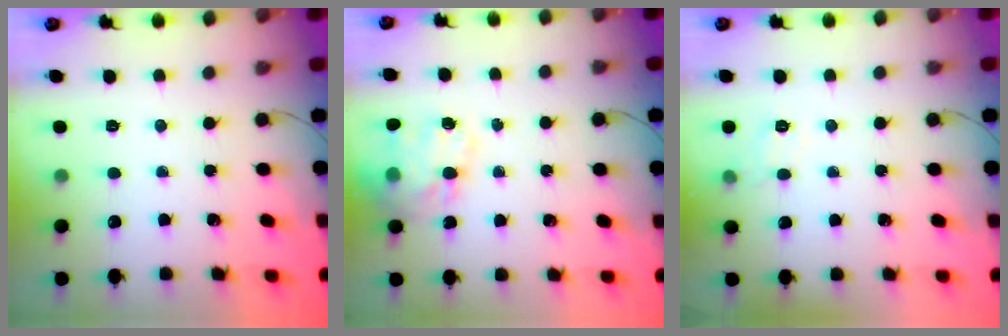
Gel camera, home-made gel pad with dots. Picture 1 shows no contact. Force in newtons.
{"total": 16.4, "press": 16.0, "slide": 3.5}
{"total": 7.1, "press": 6.9, "slide": 1.5}